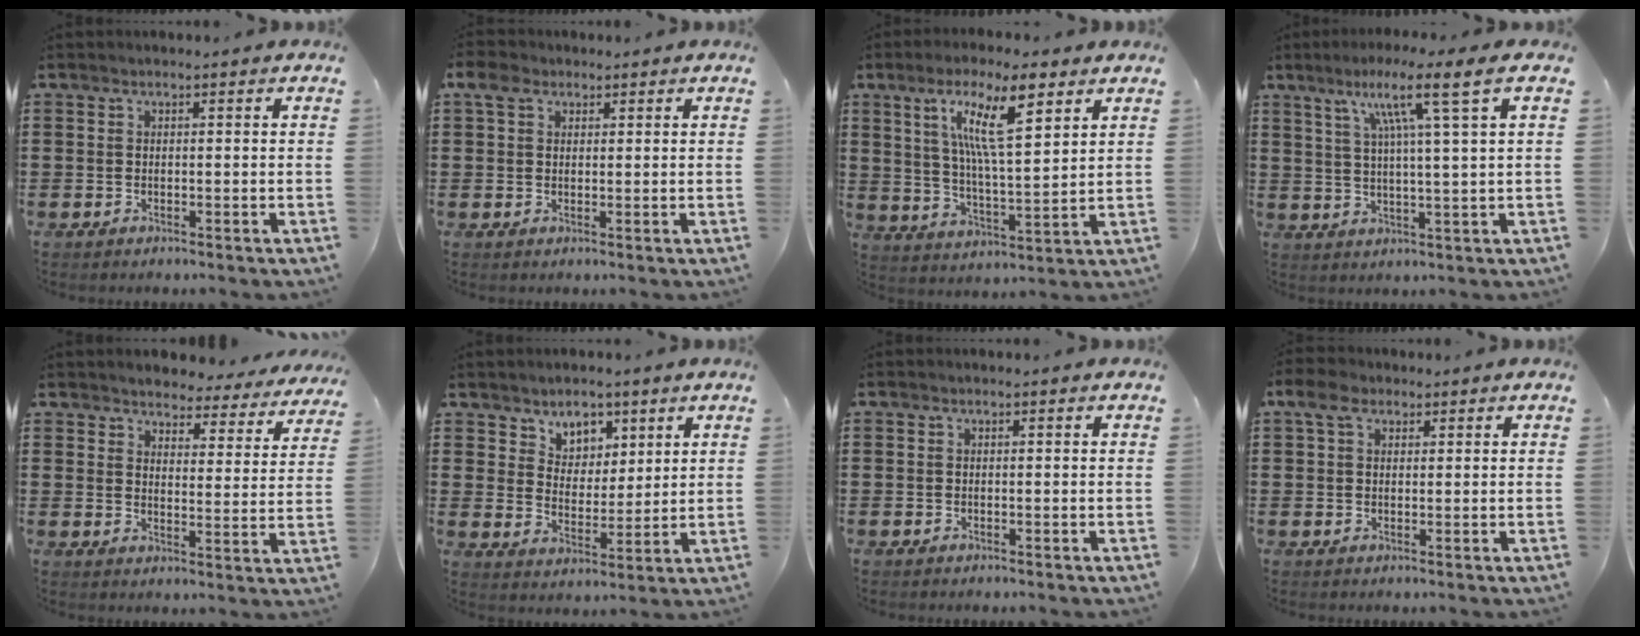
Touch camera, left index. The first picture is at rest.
{"total": 4.0, "force": [2.0, 2.9, 1.9], "torque": [-0.050, 0.015, 0.037]}
{"total": 11.4, "force": [6.3, 2.7, 9.2], "torque": [-0.177, -0.013, 0.105]}
{"total": 8.8, "force": [4.2, -0.9, 7.7], "torque": [-0.152, -0.001, 0.060]}
{"total": 3.6, "force": [3.6, 0.4, -0.1], "torque": [-0.023, -0.029, 0.059]}
{"total": 4.9, "force": [3.5, 3.4, 0.1], "torque": [-0.023, -0.009, 0.059]}
{"total": 0.0}
{"total": 4.5, "force": [2.4, 2.9, 2.6], "torque": [-0.053, 0.012, 0.042]}